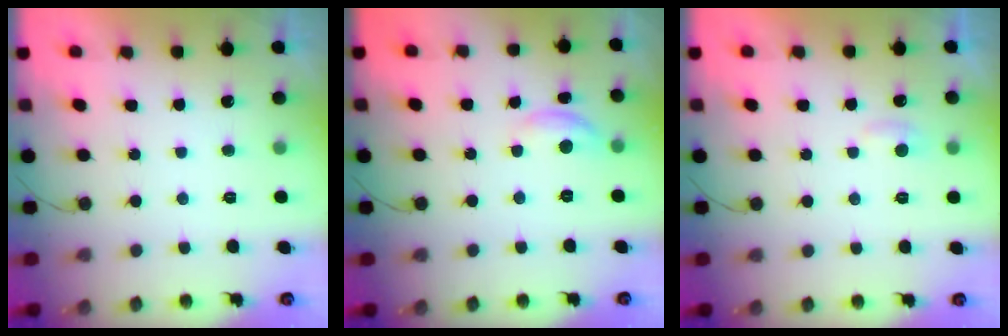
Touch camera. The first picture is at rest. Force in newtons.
{"total": 6.5, "press": 6.5, "slide": 0.3}
{"total": 3.6, "press": 3.6, "slide": 0.3}